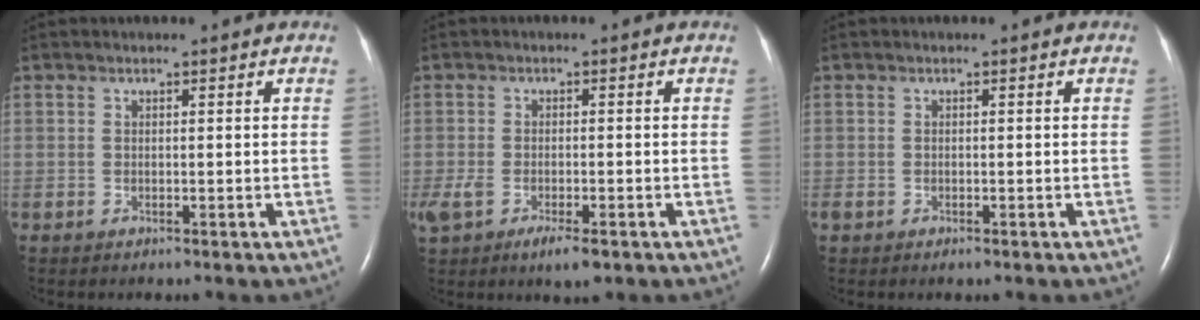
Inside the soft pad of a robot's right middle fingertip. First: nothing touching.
{"total": 6.7, "force": [-3.8, 2.5, 5.0], "torque": [-0.093, -0.017, -0.064]}
{"total": 0.8, "force": [-0.4, 0.5, 0.5], "torque": [-0.011, 0.000, -0.003]}